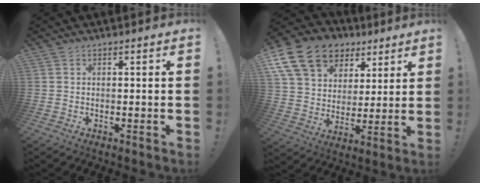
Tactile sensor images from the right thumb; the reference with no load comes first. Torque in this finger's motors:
{"motor_torque": [1.40, 2.13, 0.51, 0.01, 0.13]}